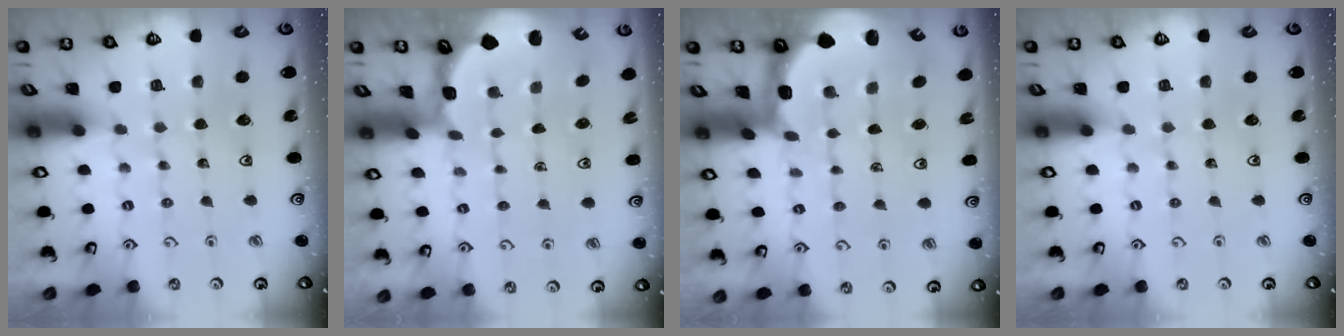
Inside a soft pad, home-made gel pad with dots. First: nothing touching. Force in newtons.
{"total": 0.8, "press": 0.8, "slide": 0.2}
{"total": 2.2, "press": 2.0, "slide": 0.8}
{"total": 0.0}